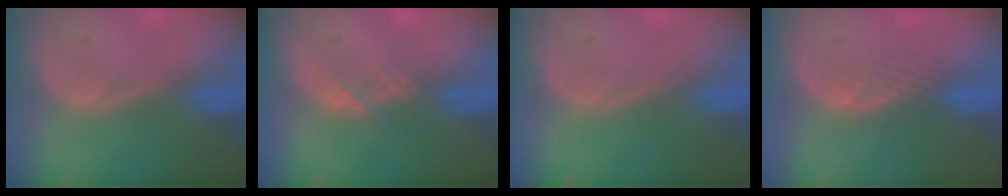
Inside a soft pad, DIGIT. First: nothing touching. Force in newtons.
{"total": 1.5, "press": 1.4, "slide": 0.2}
{"total": 0.0}
{"total": 2.9, "press": 2.3, "slide": 1.8}